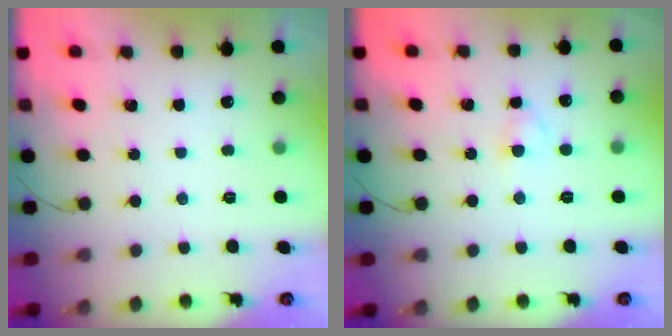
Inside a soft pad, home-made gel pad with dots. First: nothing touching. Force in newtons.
{"total": 2.9, "press": 2.7, "slide": 1.1}